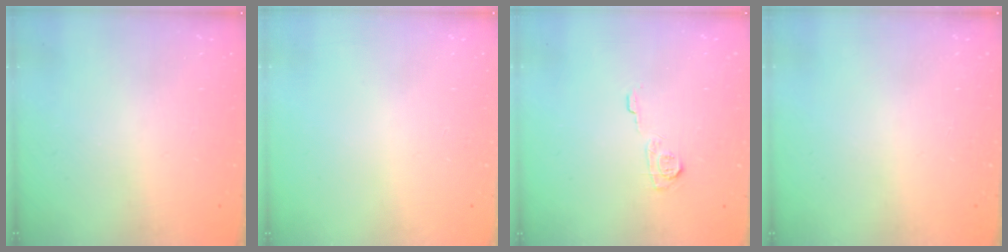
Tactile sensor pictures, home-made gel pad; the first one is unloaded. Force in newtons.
{"total": 0.0}
{"total": 6.4, "press": 6.3, "slide": 0.8}
{"total": 0.0}